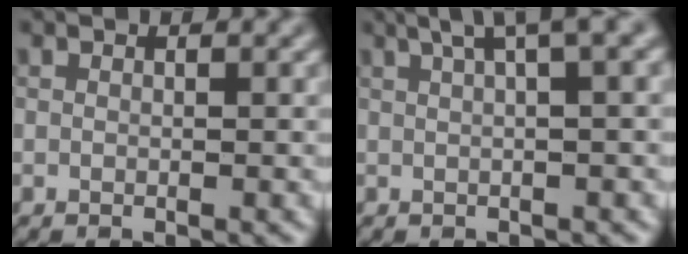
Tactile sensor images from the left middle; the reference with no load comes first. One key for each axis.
{"total": 5.5, "fx": 3.1, "fy": 1.3, "fz": 4.4, "tx": -0.047, "ty": 0.025, "tz": 0.038}